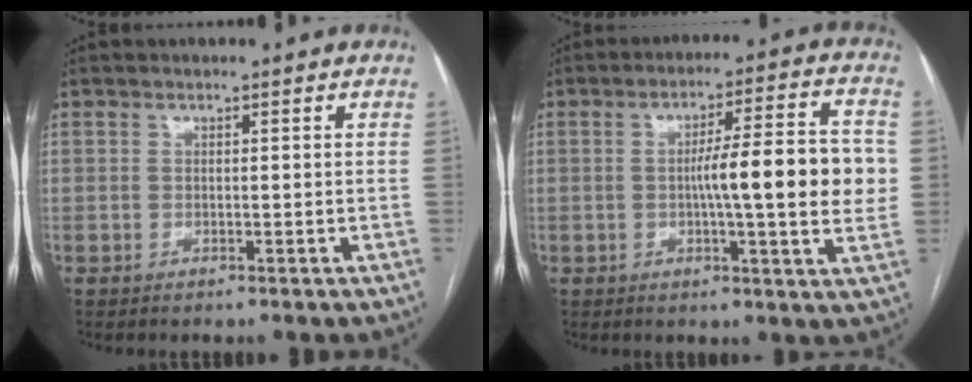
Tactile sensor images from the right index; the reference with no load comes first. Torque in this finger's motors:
{"motor_torque": [1.48, -0.66, 0.84, 0.17]}